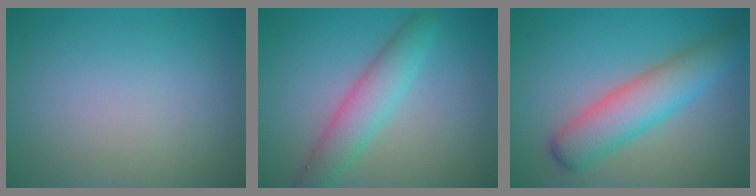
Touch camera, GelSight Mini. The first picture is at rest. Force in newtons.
{"total": 4.1, "press": 4.0, "slide": 0.4}
{"total": 5.5, "press": 5.5, "slide": 0.2}